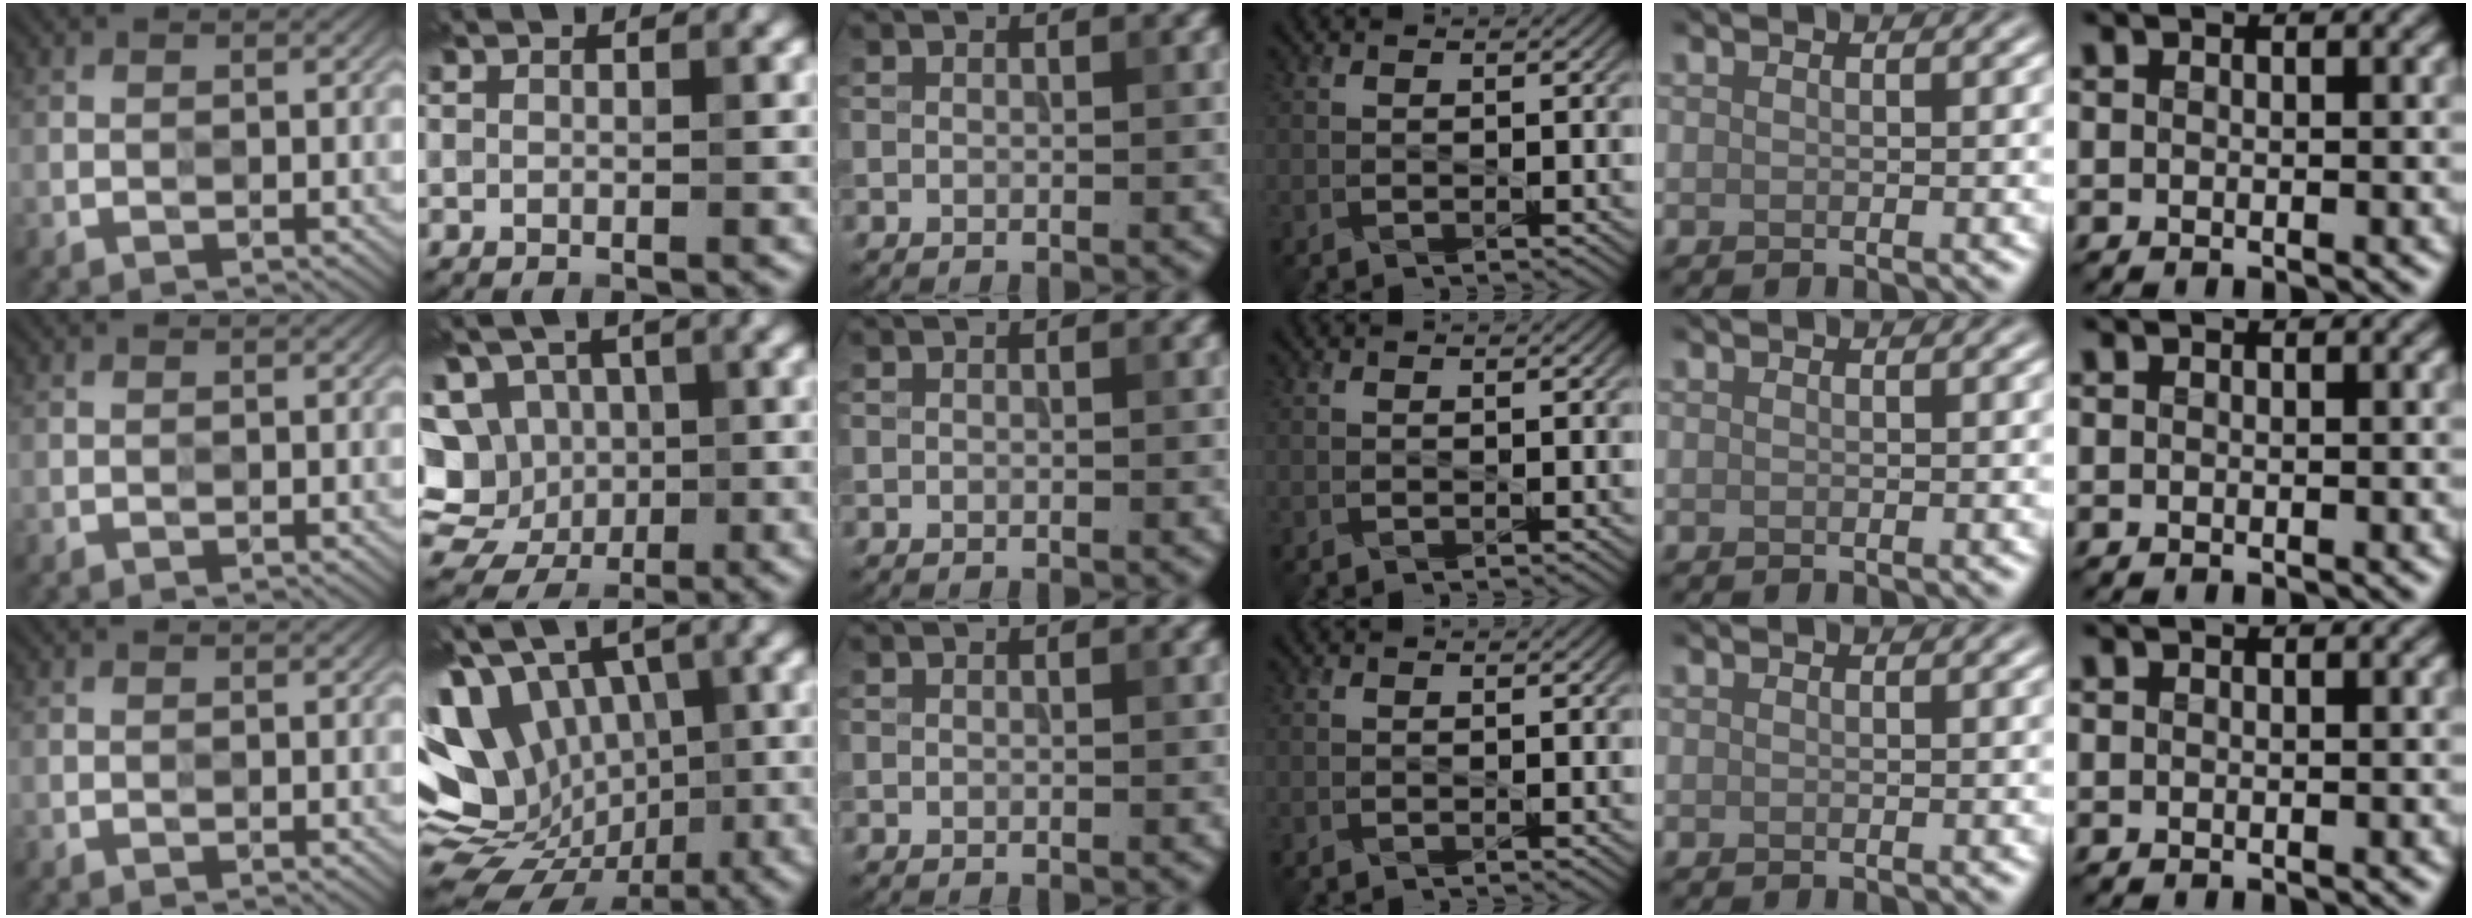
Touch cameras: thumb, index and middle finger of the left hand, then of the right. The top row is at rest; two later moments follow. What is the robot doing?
{"motion": "press", "object": "sticky note"}